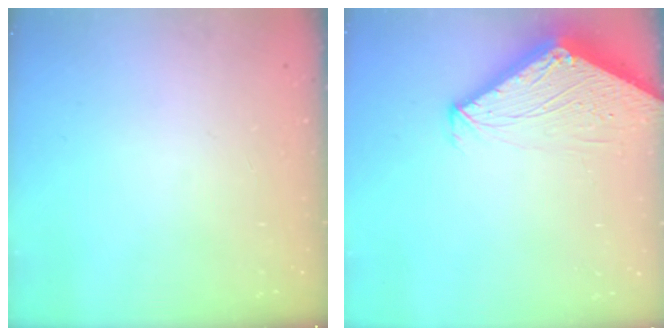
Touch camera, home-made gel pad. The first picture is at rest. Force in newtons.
{"total": 3.6, "press": 3.6, "slide": 0.3}